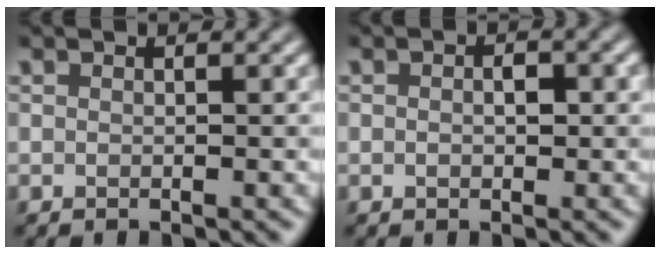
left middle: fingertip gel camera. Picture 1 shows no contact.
{"total": 1.5, "force": [0.0, 0.9, 1.2], "torque": [-0.020, 0.002, 0.000]}